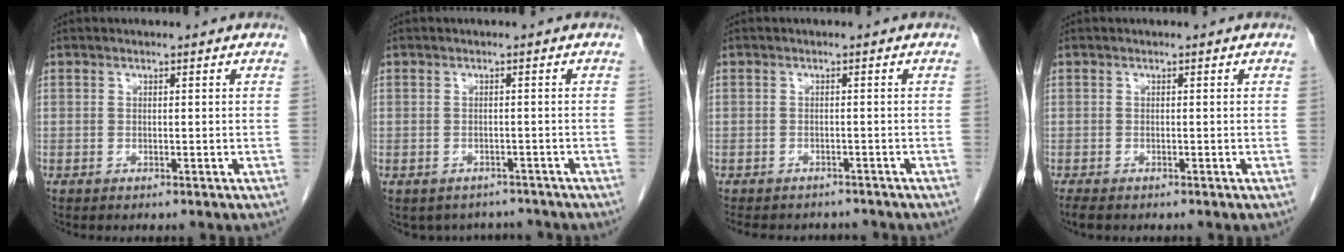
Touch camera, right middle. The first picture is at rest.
{"total": 5.2, "force": [-4.6, 2.5, 0.3], "torque": [0.008, 0.013, -0.055]}
{"total": 8.8, "force": [-7.8, 3.2, 2.4], "torque": [-0.045, 0.001, -0.097]}
{"total": 2.0, "force": [-1.6, 0.6, 1.0], "torque": [-0.023, -0.006, -0.021]}